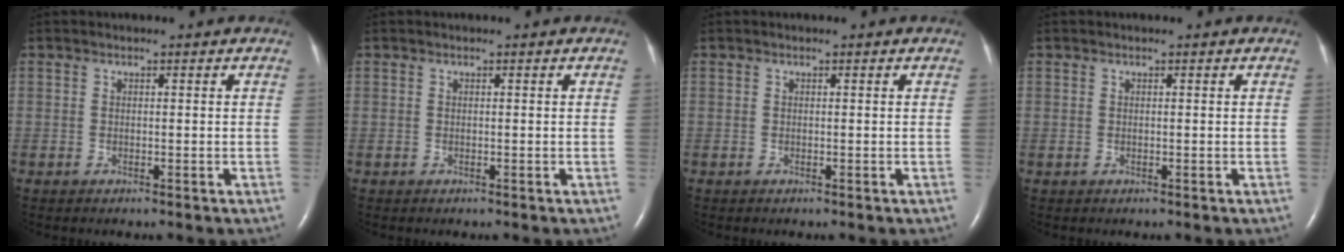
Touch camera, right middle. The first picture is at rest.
{"total": 0.0}
{"total": 0.0}
{"total": 0.0}